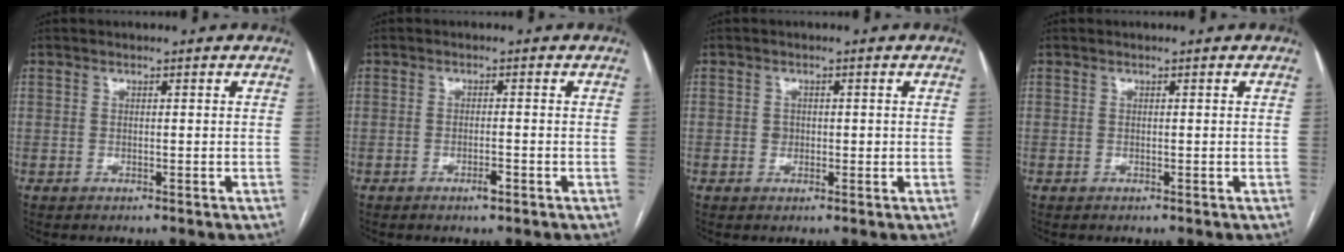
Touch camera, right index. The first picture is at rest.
{"total": 1.8, "force": [-1.0, 0.3, 1.5], "torque": [-0.025, -0.001, -0.016]}
{"total": 1.5, "force": [0.0, 1.3, 0.7], "torque": [-0.011, 0.002, 0.002]}
{"total": 0.0}